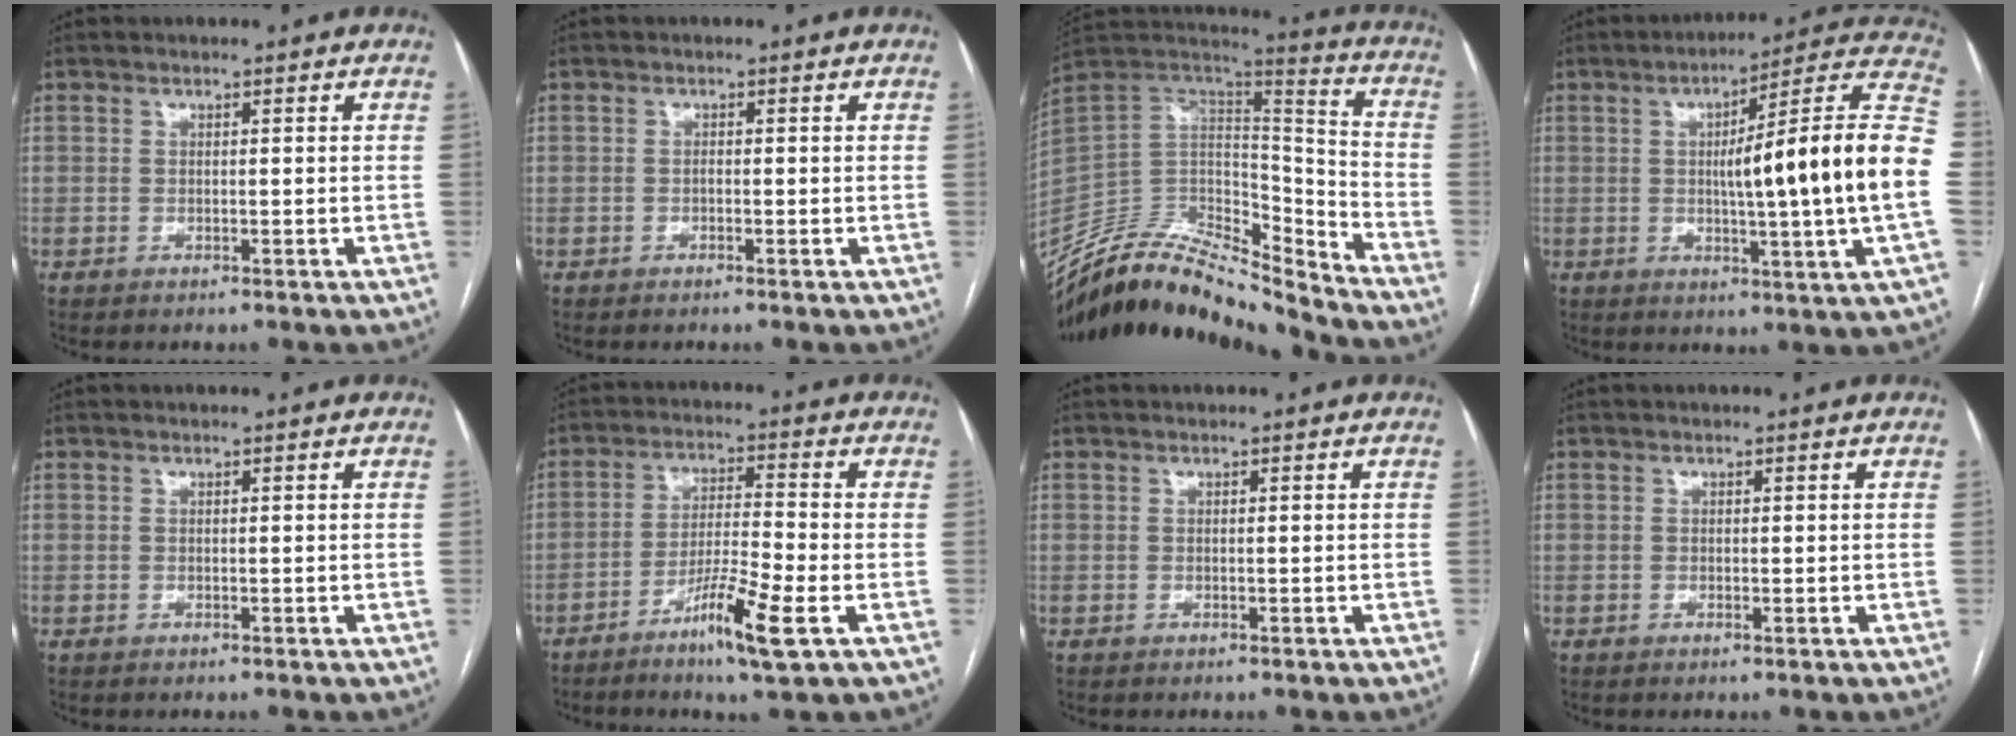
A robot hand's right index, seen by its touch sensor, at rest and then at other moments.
{"total": 0.5, "force": [-0.3, 0.4, 0.1], "torque": [0.001, 0.003, -0.006]}
{"total": 22.6, "force": [-21.1, 4.6, 6.7], "torque": [-0.143, 0.042, -0.357]}
{"total": 20.5, "force": [-0.6, -1.2, 20.5], "torque": [-0.260, 0.016, -0.020]}
{"total": 0.0}
{"total": 9.1, "force": [-4.5, -0.2, 7.8], "torque": [-0.147, -0.011, -0.080]}
{"total": 0.0}
{"total": 0.0}